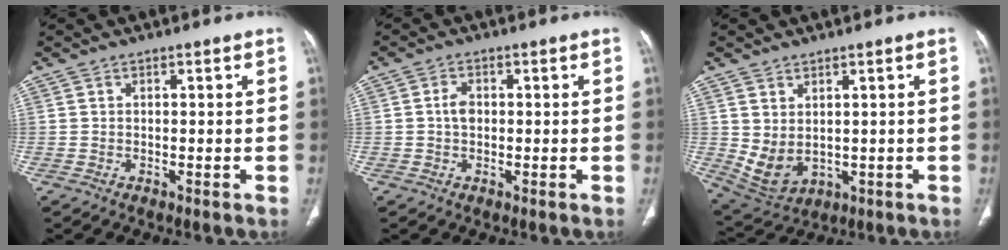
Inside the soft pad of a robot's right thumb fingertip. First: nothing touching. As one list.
[{"total": 2.5, "force": [0.0, 1.8, 1.7], "torque": [-0.029, 0.006, -0.003]}, {"total": 7.0, "force": [0.7, 4.6, 5.1], "torque": [-0.091, -0.010, 0.041]}]